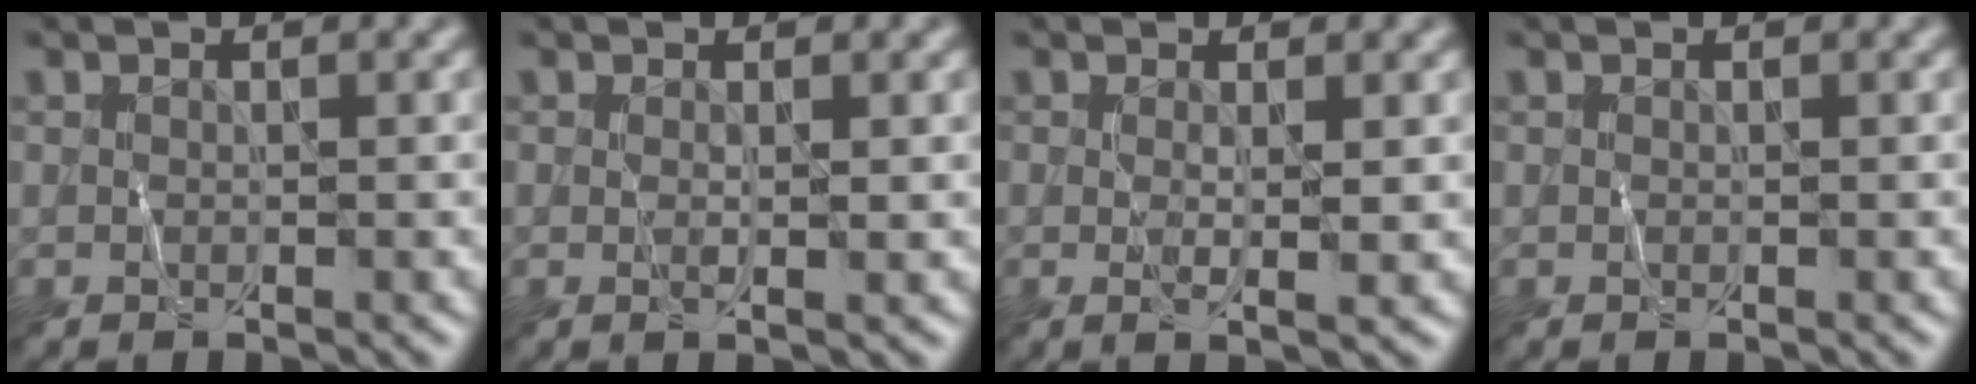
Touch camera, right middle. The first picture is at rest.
{"total": 1.1, "force": [0.2, 0.1, 1.1], "torque": [-0.018, -0.004, 0.002]}
{"total": 2.1, "force": [0.3, 0.4, 2.0], "torque": [-0.034, -0.006, 0.004]}
{"total": 0.0}